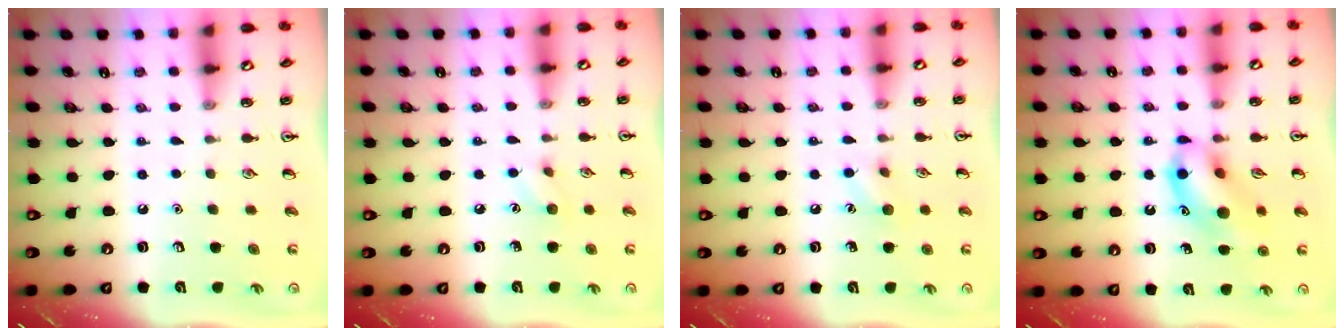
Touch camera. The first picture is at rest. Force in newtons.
{"total": 4.8, "press": 4.6, "slide": 1.3}
{"total": 6.7, "press": 6.4, "slide": 2.0}
{"total": 12.4, "press": 12.3, "slide": 2.0}